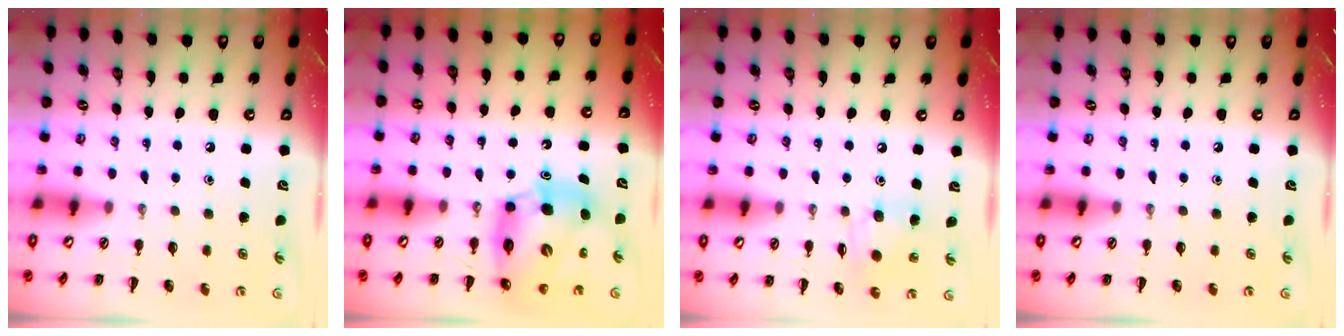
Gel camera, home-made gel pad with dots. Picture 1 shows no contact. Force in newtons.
{"total": 12.9, "press": 12.4, "slide": 3.6}
{"total": 7.3, "press": 7.3, "slide": 0.7}
{"total": 0.0}